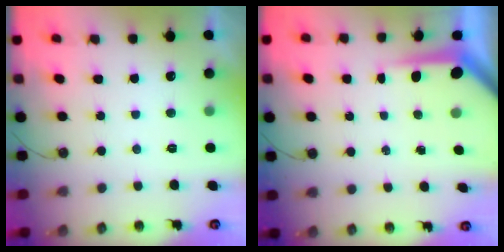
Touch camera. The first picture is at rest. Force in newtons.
{"total": 5.0, "press": 4.9, "slide": 0.5}